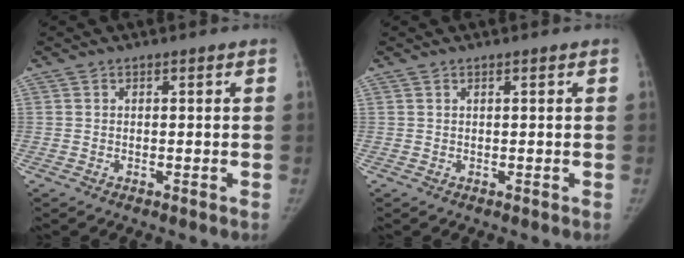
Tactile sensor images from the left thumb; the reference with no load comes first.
{"total": 0.0}